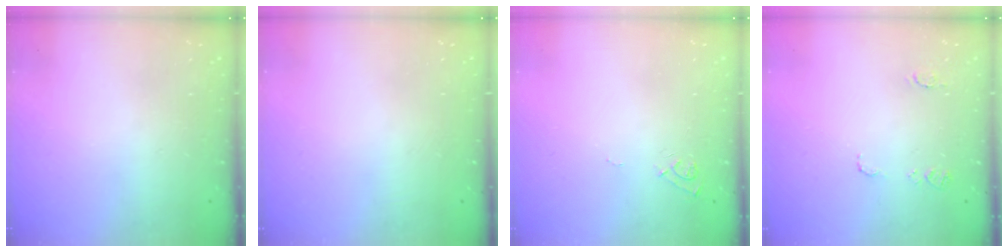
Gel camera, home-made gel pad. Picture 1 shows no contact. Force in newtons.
{"total": 0.0}
{"total": 6.8, "press": 6.8, "slide": 0.6}
{"total": 7.1, "press": 7.0, "slide": 0.7}